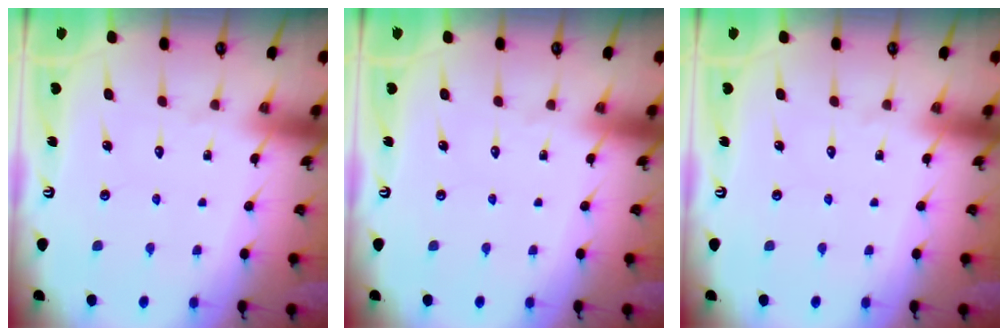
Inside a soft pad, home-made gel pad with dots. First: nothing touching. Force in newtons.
{"total": 0.0}
{"total": 0.0}